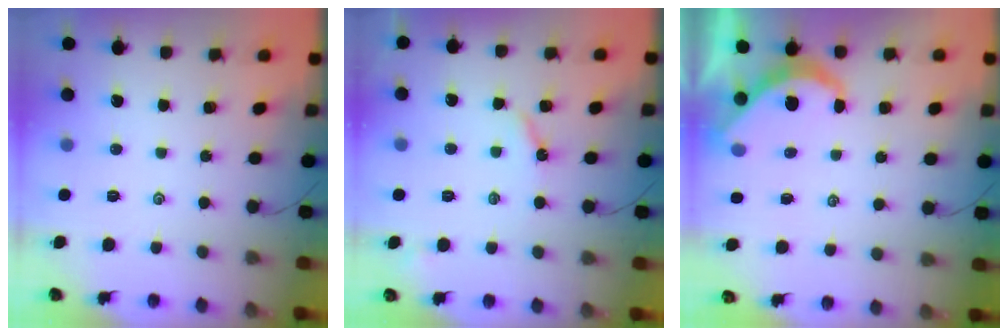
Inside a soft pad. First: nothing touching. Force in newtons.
{"total": 3.4, "press": 3.3, "slide": 0.5}
{"total": 6.4, "press": 6.4, "slide": 0.1}